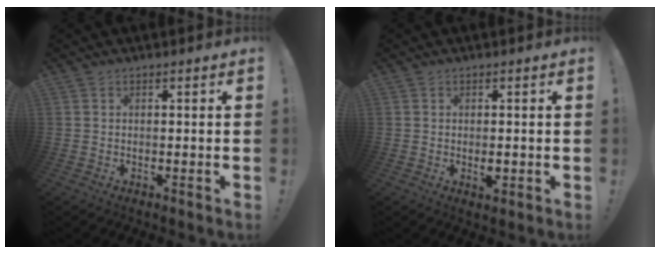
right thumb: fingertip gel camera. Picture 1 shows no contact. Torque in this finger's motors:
{"motor_torque": [0.01, 0.12, 0.34, -0.42, 0.09]}